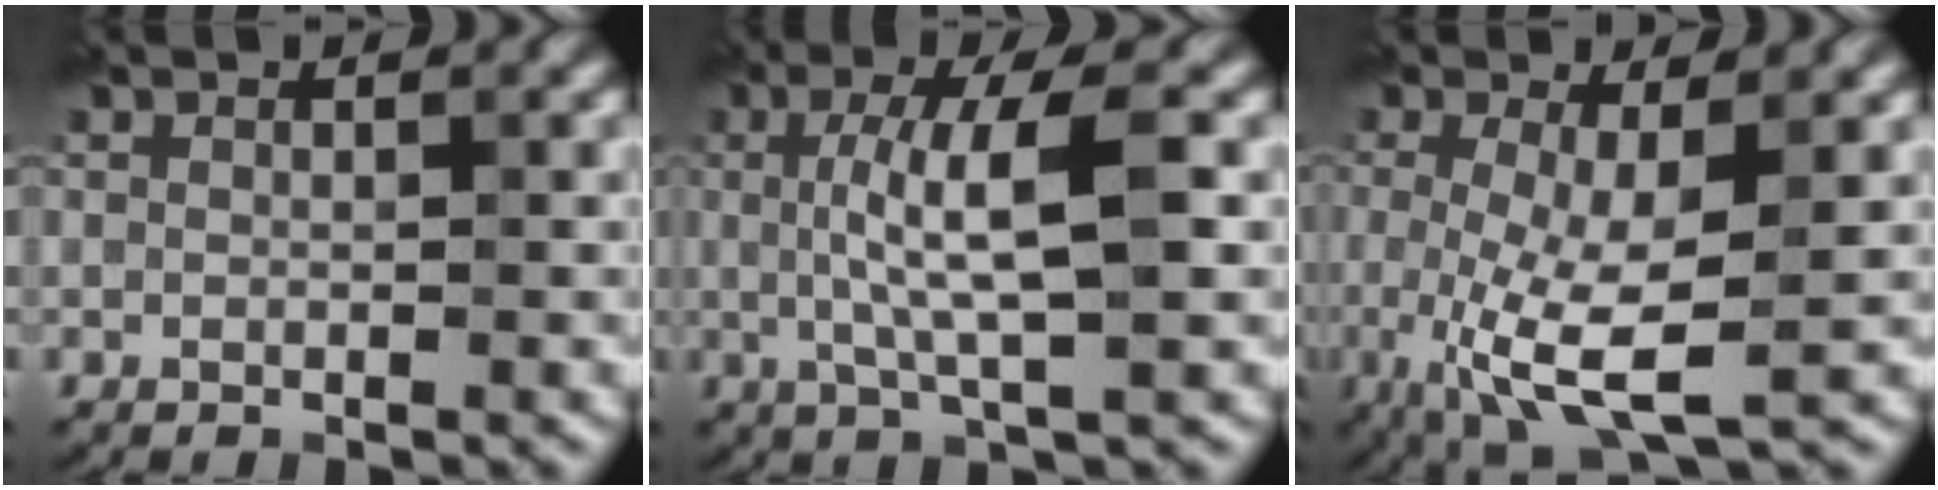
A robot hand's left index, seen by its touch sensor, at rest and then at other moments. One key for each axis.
{"total": 6.1, "fx": 0.6, "fy": 1.3, "fz": 5.9, "tx": -0.113, "ty": 0.005, "tz": 0.007}
{"total": 5.7, "fx": -0.8, "fy": 1.6, "fz": 5.4, "tx": -0.114, "ty": -0.020, "tz": -0.011}